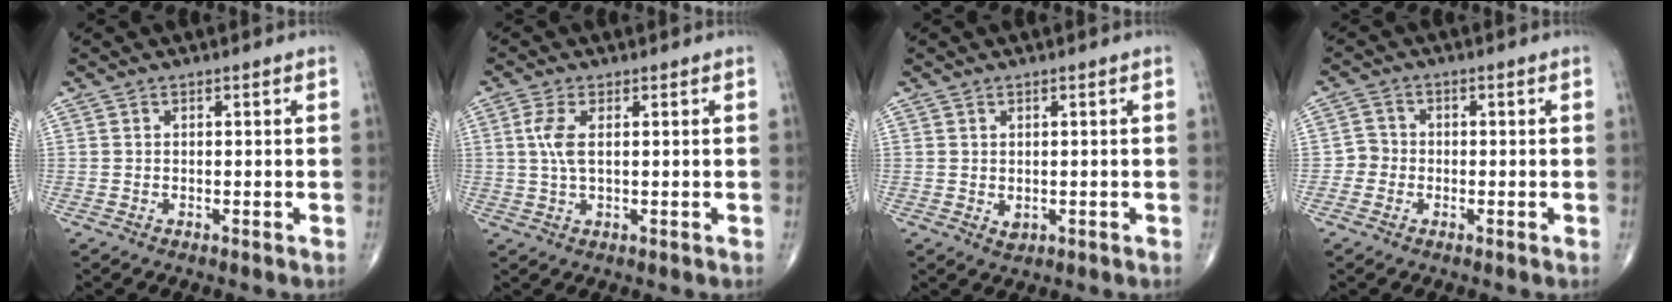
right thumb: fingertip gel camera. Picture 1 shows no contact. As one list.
[{"total": 4.3, "force": [0.9, 1.6, 3.9], "torque": [-0.100, 0.002, 0.019]}, {"total": 1.4, "force": [0.0, 1.0, 0.9], "torque": [-0.012, -0.003, 0.005]}, {"total": 1.6, "force": [-0.7, 1.3, 0.5], "torque": [-0.004, 0.005, -0.019]}]